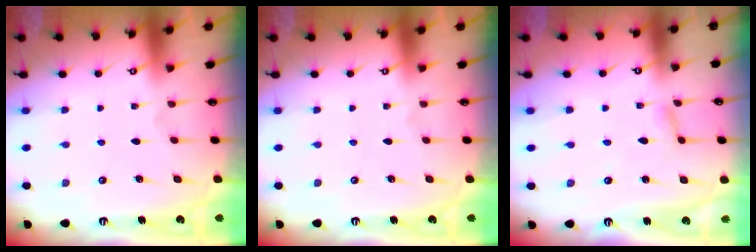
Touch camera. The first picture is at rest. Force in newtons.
{"total": 0.0}
{"total": 1.8, "press": 1.7, "slide": 0.1}